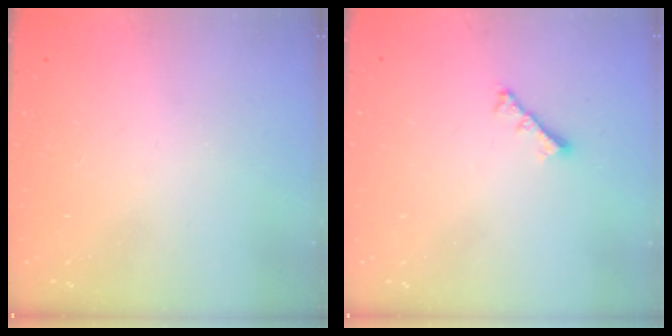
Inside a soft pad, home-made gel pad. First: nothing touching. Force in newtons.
{"total": 2.8, "press": 2.7, "slide": 0.6}